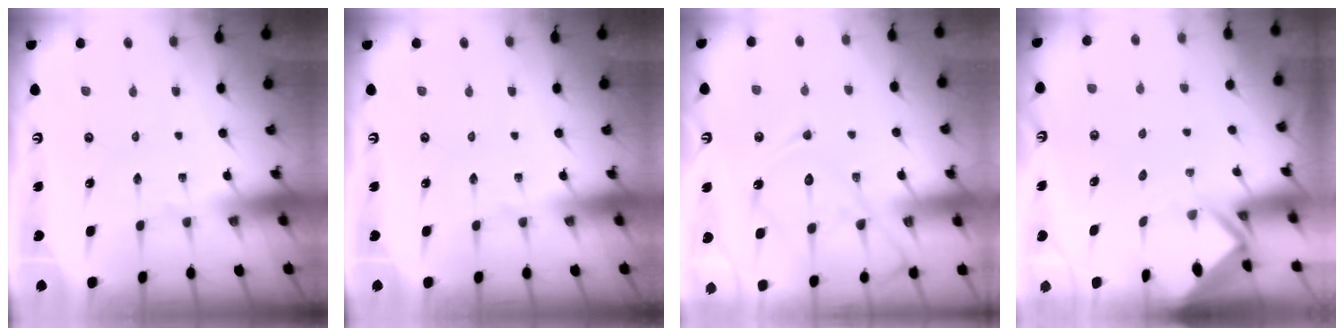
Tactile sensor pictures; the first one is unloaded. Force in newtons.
{"total": 0.0}
{"total": 16.1, "press": 16.0, "slide": 1.6}
{"total": 2.8, "press": 2.8, "slide": 0.2}